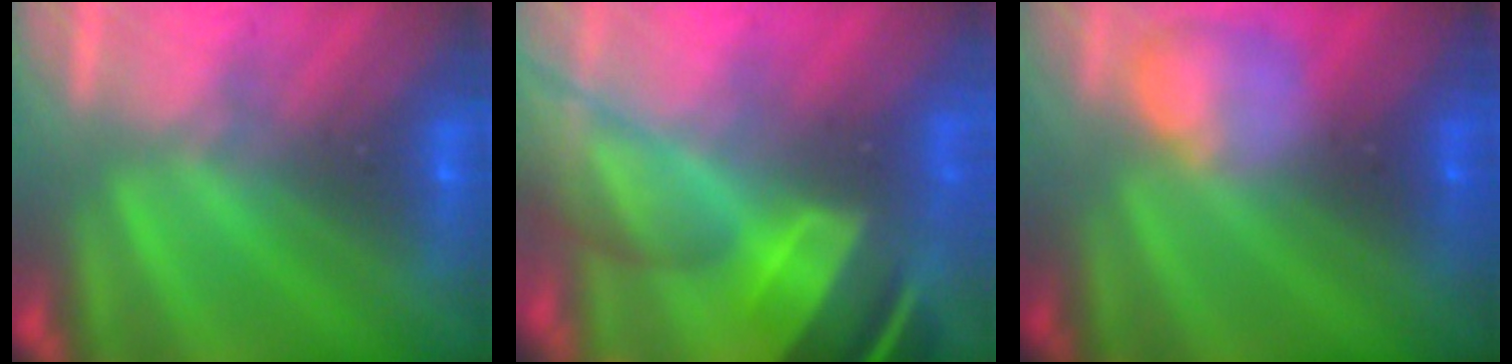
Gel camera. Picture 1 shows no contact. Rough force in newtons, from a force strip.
{"total": 9.3}
{"total": 2.3}